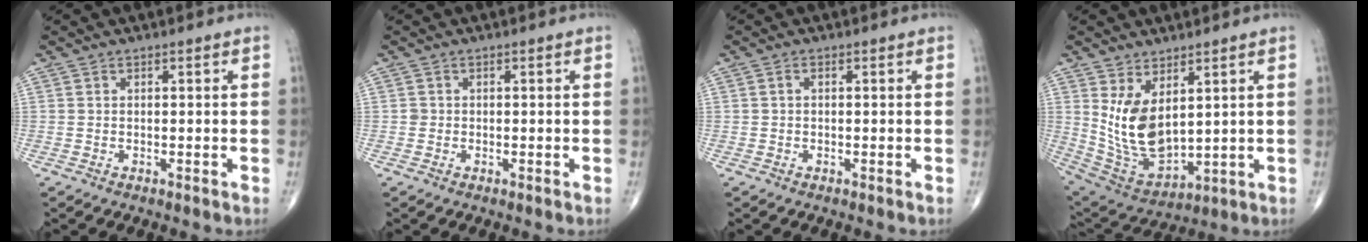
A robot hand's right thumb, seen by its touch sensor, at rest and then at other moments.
{"total": 0.7, "force": [-0.1, 0.7, 0.1], "torque": [0.002, 0.003, -0.002]}
{"total": 0.6, "force": [0.0, 0.3, 0.5], "torque": [-0.007, 0.001, -0.004]}
{"total": 12.5, "force": [3.6, 6.7, 9.9], "torque": [-0.173, -0.031, 0.094]}